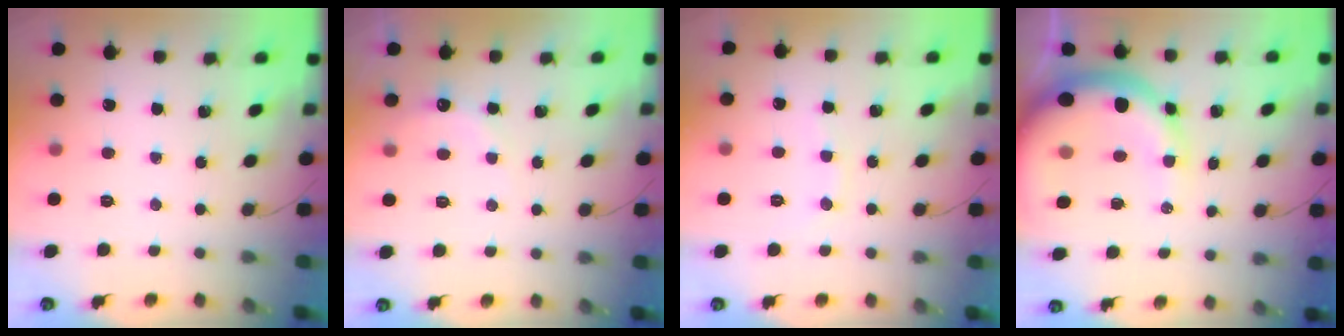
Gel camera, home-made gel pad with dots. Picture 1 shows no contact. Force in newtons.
{"total": 5.5, "press": 5.4, "slide": 1.0}
{"total": 5.5, "press": 5.3, "slide": 1.5}
{"total": 15.4, "press": 15.0, "slide": 3.4}